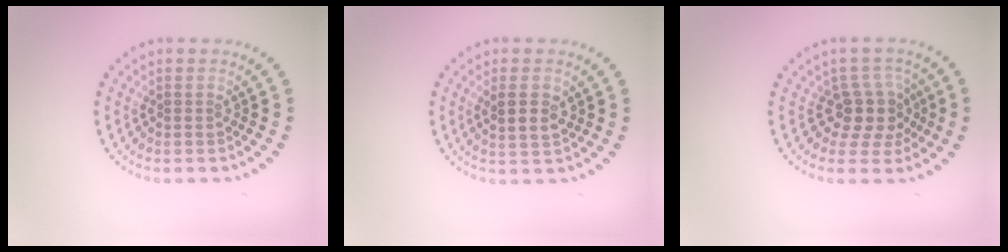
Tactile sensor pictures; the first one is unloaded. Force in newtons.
{"total": 2.5, "press": 2.4, "slide": 0.8}
{"total": 3.5, "press": 2.7, "slide": 2.2}